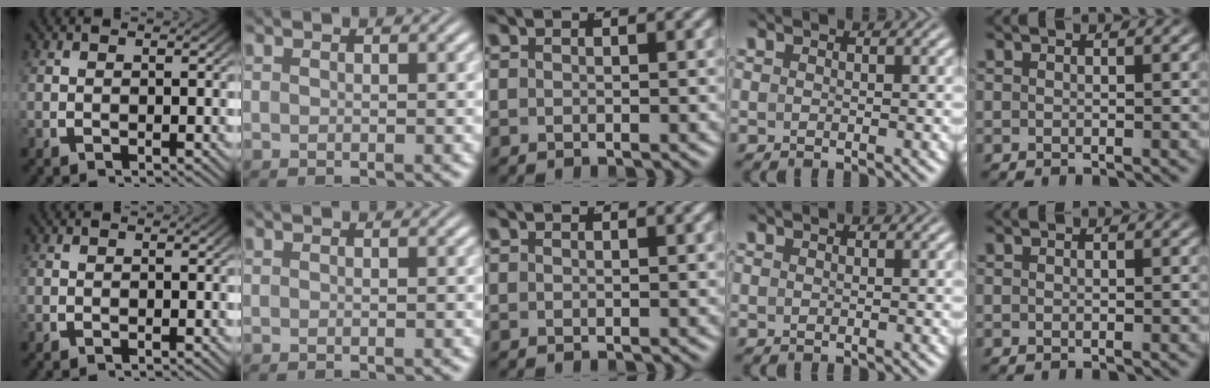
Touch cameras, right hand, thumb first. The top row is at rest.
{}